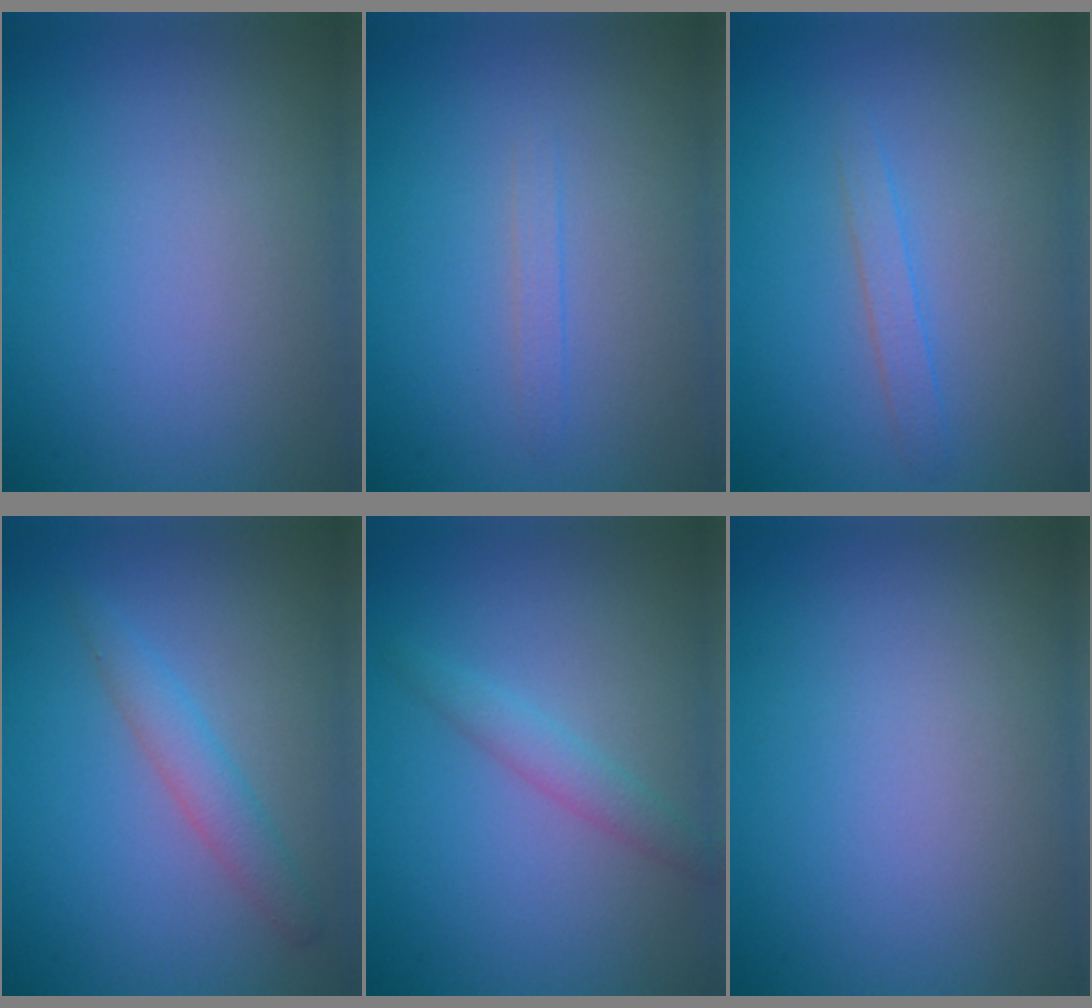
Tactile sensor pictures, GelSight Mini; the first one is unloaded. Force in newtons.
{"total": 0.8, "press": 0.8, "slide": 0.2}
{"total": 1.4, "press": 1.4, "slide": 0.1}
{"total": 2.3, "press": 2.3, "slide": 0.0}
{"total": 1.9, "press": 1.9, "slide": 0.0}
{"total": 0.0}